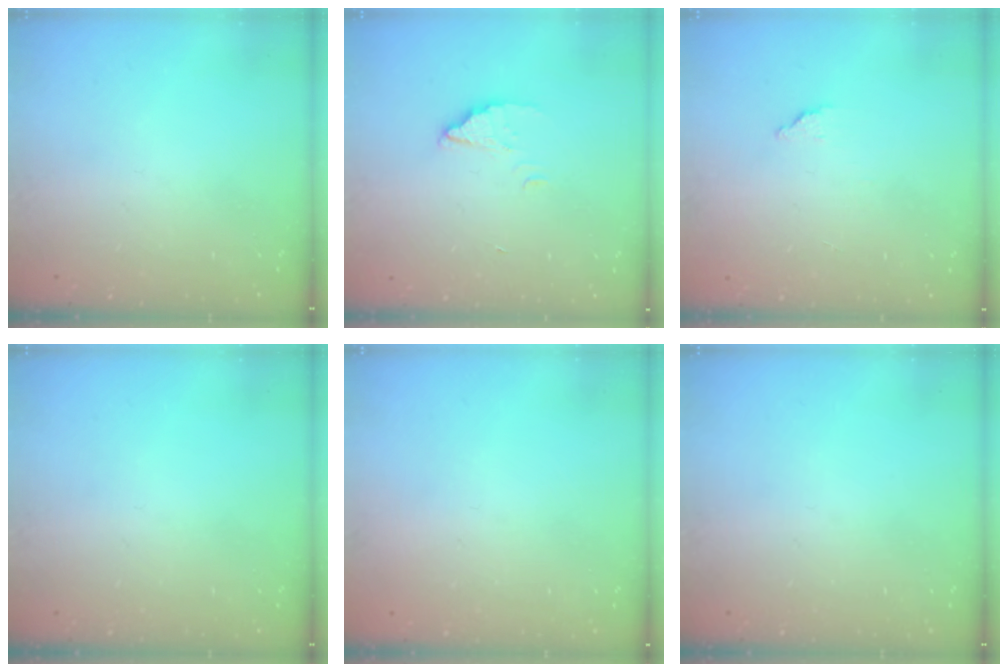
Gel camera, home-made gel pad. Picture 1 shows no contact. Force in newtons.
{"total": 1.7, "press": 1.7, "slide": 0.1}
{"total": 2.0, "press": 2.0, "slide": 0.1}
{"total": 0.0}
{"total": 2.2, "press": 2.2, "slide": 0.1}
{"total": 0.0}